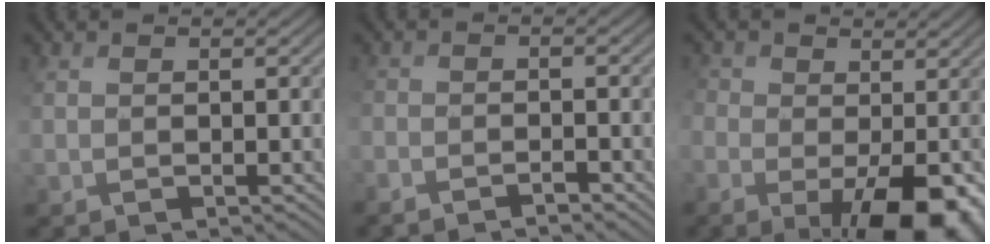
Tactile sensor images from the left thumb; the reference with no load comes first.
{"total": 3.3, "force": [-2.9, 0.6, 1.4], "torque": [-0.027, -0.004, -0.057]}
{"total": 12.5, "force": [-3.7, 7.4, 9.3], "torque": [-0.178, -0.027, -0.047]}